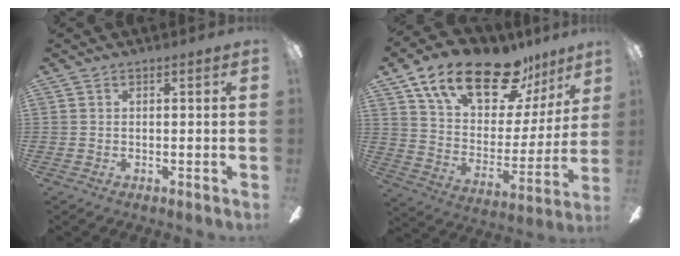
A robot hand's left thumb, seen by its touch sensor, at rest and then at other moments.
{"total": 22.8, "force": [15.6, 9.9, 13.5], "torque": [-0.228, -0.090, 0.271]}